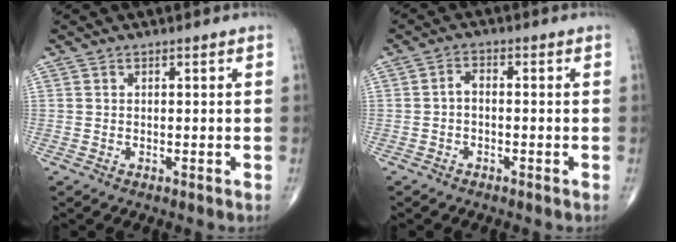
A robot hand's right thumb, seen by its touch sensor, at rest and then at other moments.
{"total": 2.2, "force": [-0.5, 1.2, 1.7], "torque": [-0.027, 0.013, -0.015]}